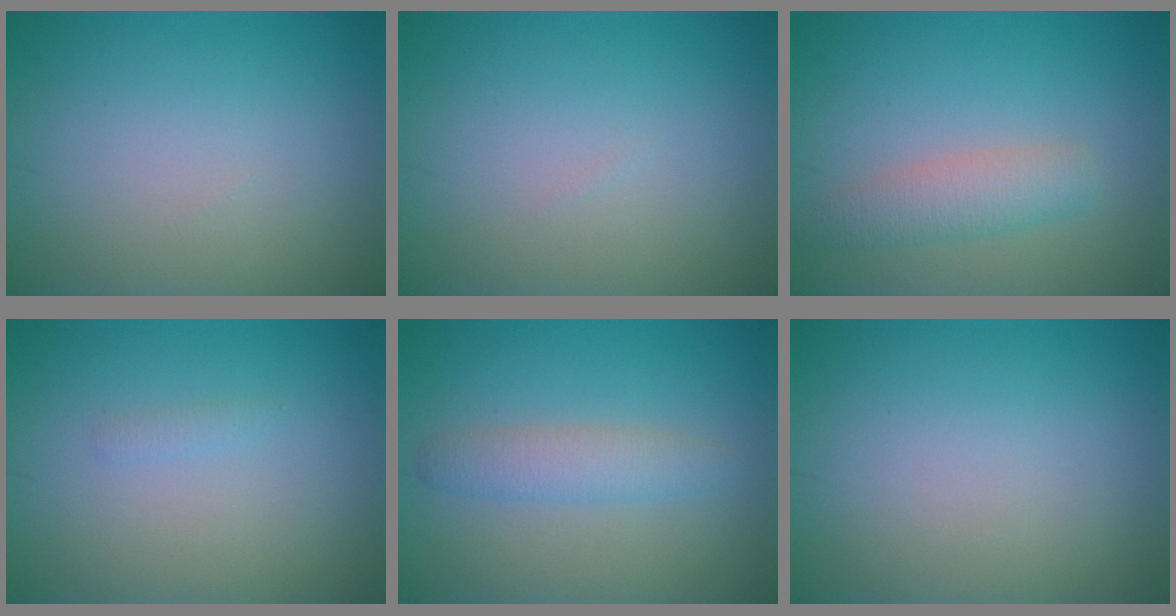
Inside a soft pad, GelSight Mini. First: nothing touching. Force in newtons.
{"total": 0.0}
{"total": 3.0, "press": 3.0, "slide": 0.1}
{"total": 0.6, "press": 0.6, "slide": 0.1}
{"total": 2.5, "press": 2.5, "slide": 0.2}
{"total": 0.0}